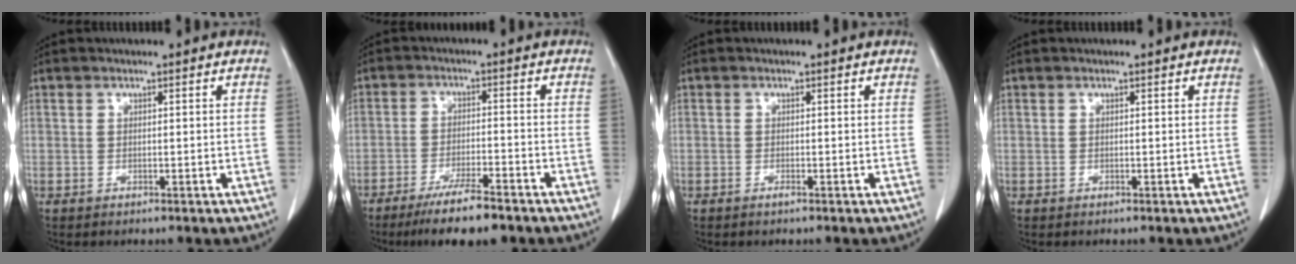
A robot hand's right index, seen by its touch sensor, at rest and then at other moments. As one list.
[{"total": 8.2, "force": [-6.3, 1.0, 5.2], "torque": [-0.088, -0.018, -0.103]}, {"total": 0.6, "force": [-0.4, 0.0, 0.4], "torque": [-0.008, 0.000, -0.007]}, {"total": 0.0}]